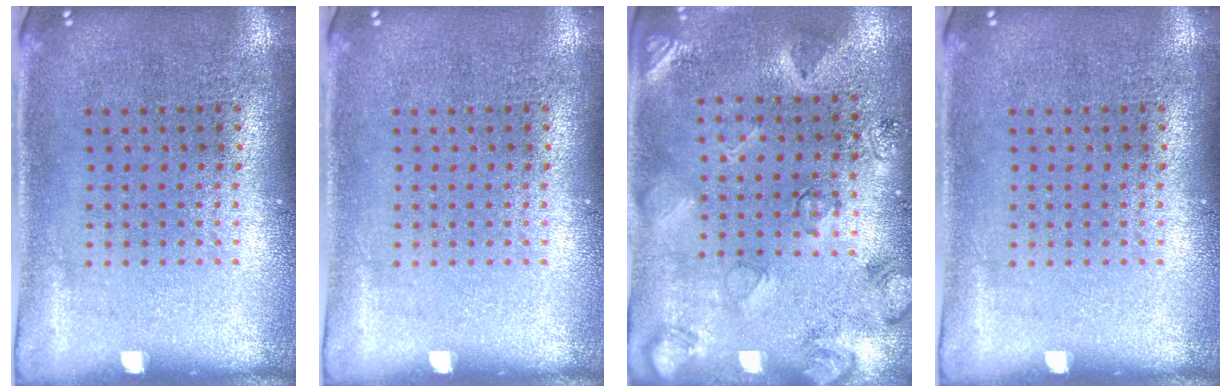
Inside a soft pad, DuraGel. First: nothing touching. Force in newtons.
{"total": 0.0}
{"total": 2.5, "press": 1.8, "slide": 1.8}
{"total": 0.0}